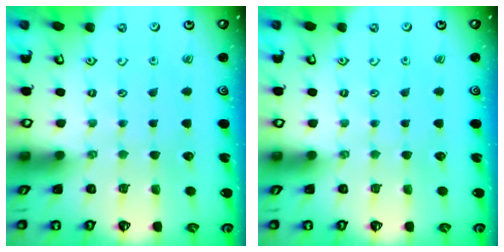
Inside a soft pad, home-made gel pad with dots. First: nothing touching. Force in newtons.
{"total": 0.0}